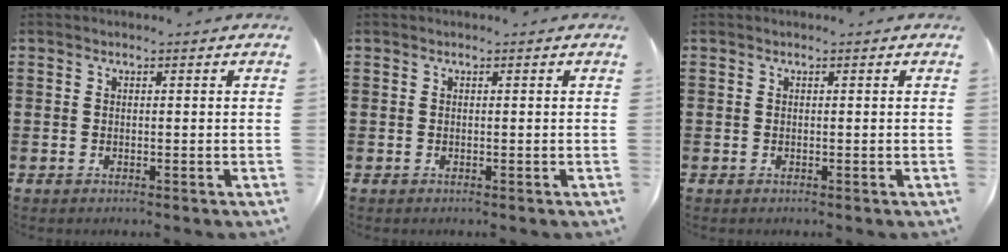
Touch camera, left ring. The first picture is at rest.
{"total": 0.0}
{"total": 0.0}